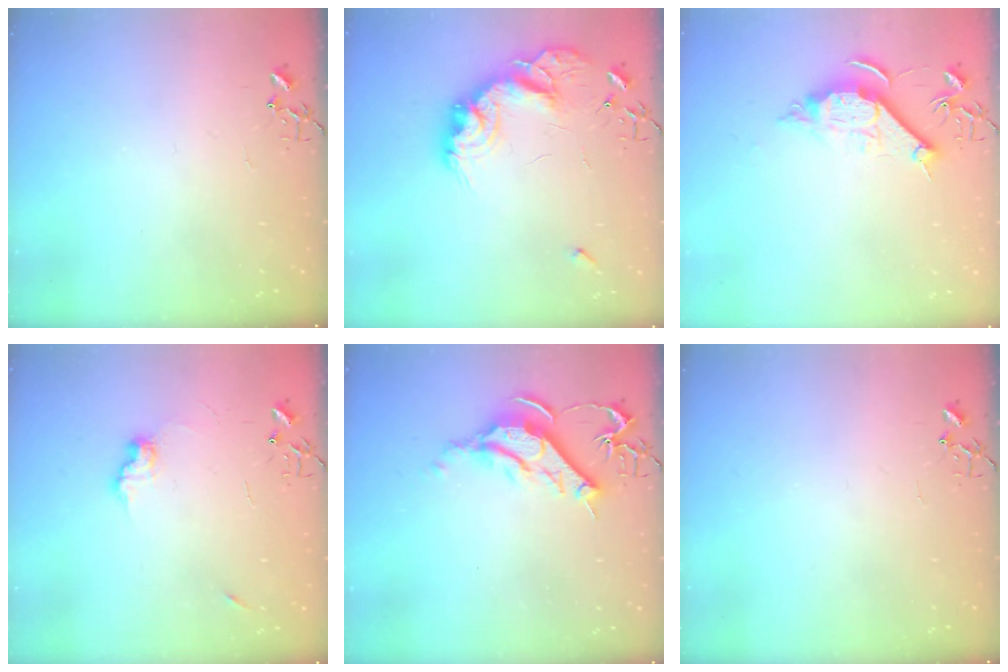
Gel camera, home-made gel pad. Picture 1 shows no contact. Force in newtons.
{"total": 17.2, "press": 17.2, "slide": 0.9}
{"total": 9.8, "press": 9.8, "slide": 0.4}
{"total": 7.9, "press": 7.9, "slide": 0.4}
{"total": 12.1, "press": 12.0, "slide": 1.4}
{"total": 0.0}